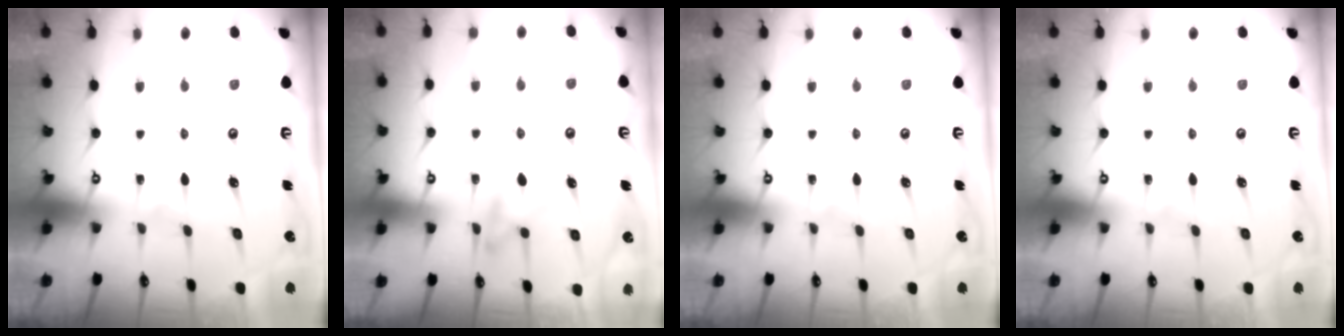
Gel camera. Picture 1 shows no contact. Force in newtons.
{"total": 8.3, "press": 8.3, "slide": 0.9}
{"total": 0.0}
{"total": 0.0}